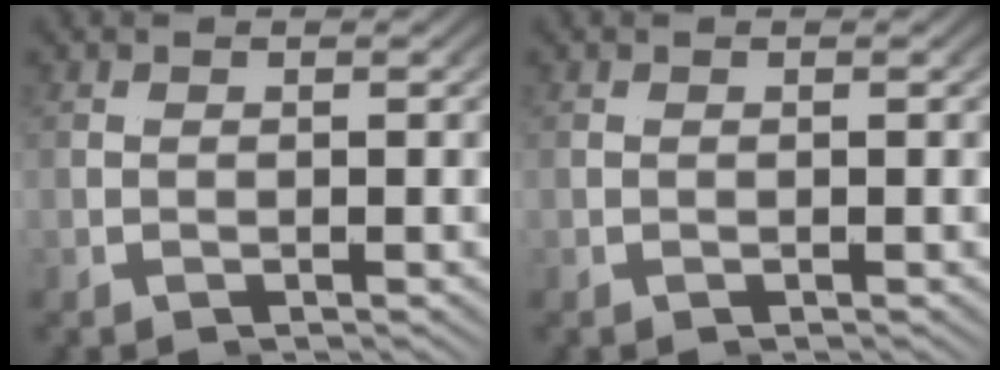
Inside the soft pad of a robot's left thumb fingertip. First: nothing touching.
{"total": 0.0}